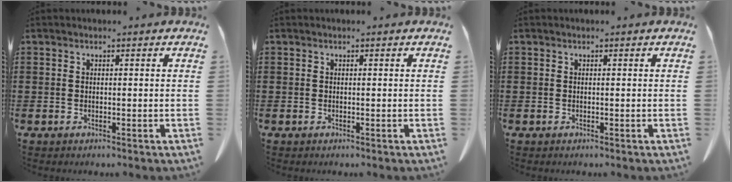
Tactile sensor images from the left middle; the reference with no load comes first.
{"total": 0.0}
{"total": 0.0}